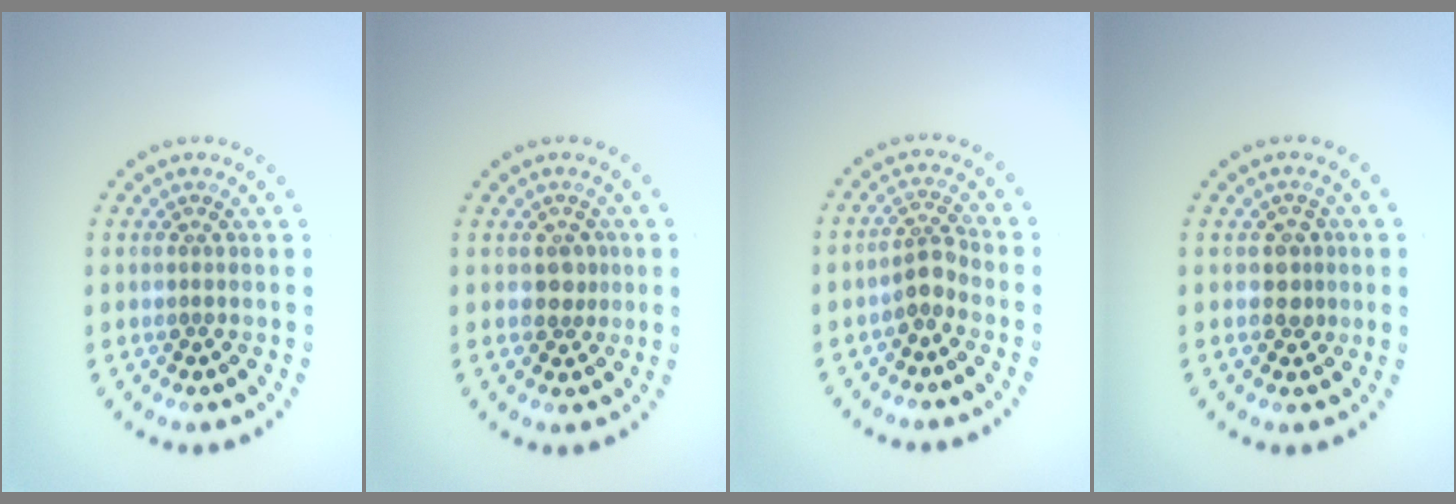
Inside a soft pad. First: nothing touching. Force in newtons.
{"total": 1.7, "press": 1.5, "slide": 0.9}
{"total": 2.1, "press": 1.6, "slide": 1.4}
{"total": 1.7, "press": 1.5, "slide": 0.8}